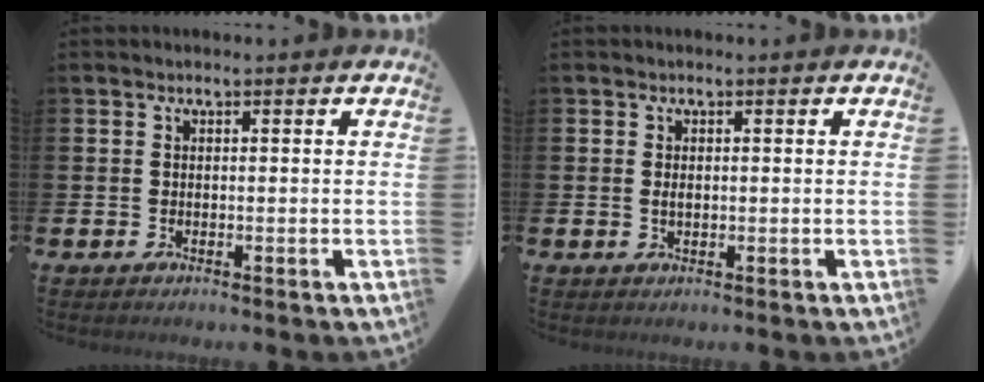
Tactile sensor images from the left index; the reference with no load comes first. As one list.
[{"total": 0.8, "force": [0.1, 0.5, 0.6], "torque": [-0.012, 0.003, 0.001]}]